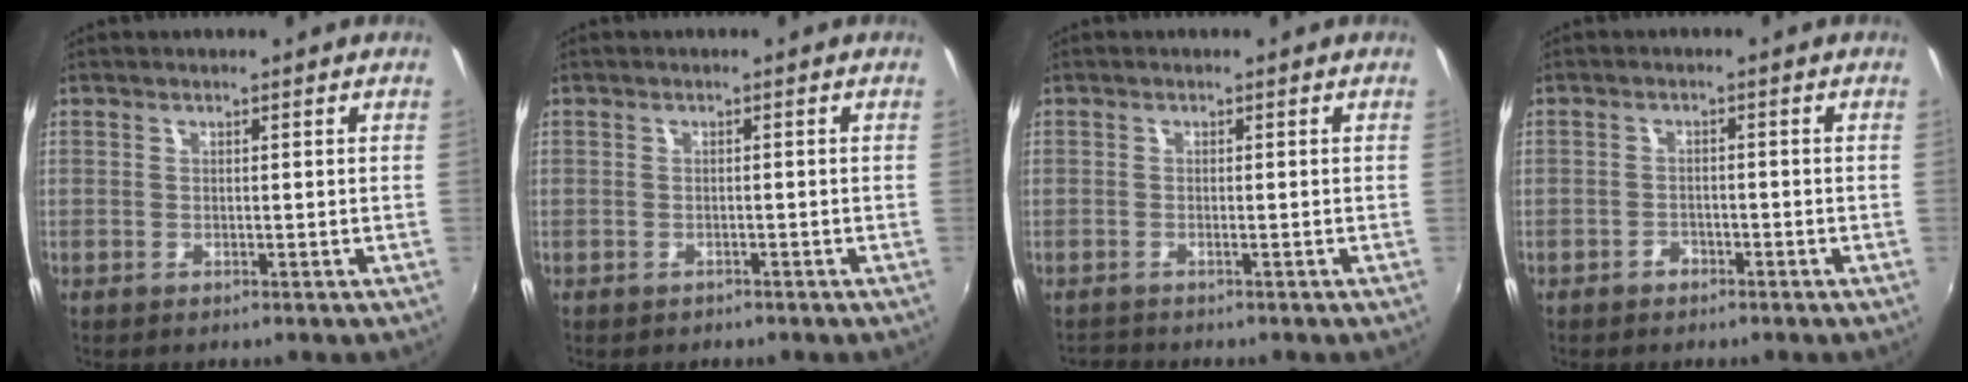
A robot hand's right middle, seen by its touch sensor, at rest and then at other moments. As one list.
[{"total": 1.3, "force": [-0.9, 1.0, 0.2], "torque": [-0.007, -0.001, -0.013]}, {"total": 1.2, "force": [-1.2, 0.4, 0.1], "torque": [-0.009, 0.000, -0.023]}, {"total": 2.2, "force": [-1.7, 1.4, 0.5], "torque": [-0.014, 0.002, -0.025]}]